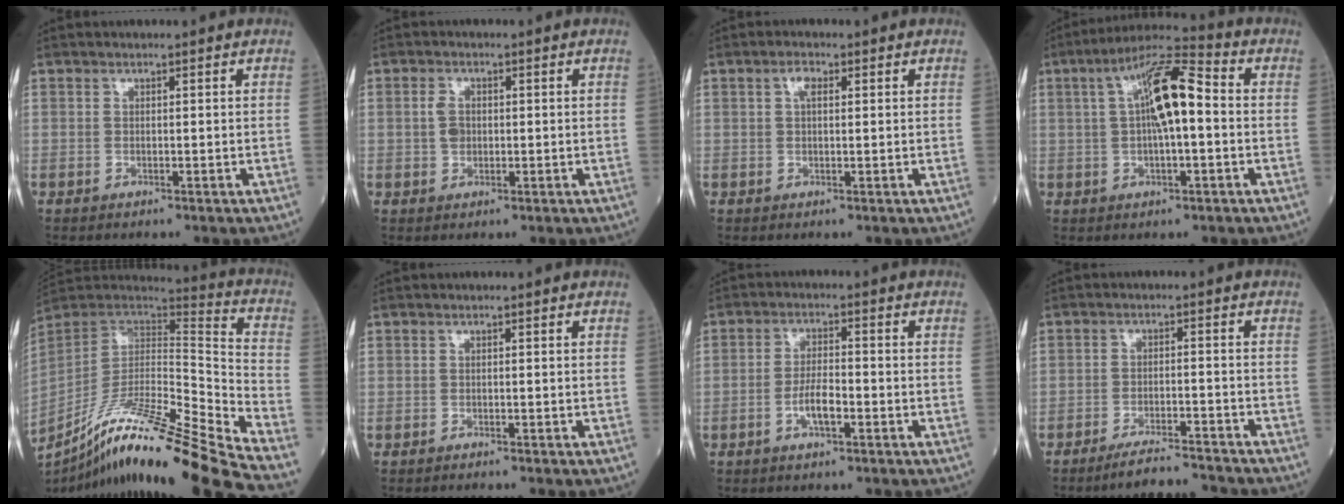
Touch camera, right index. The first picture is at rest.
{"total": 2.3, "force": [0.0, 1.6, 1.7], "torque": [-0.033, 0.004, 0.000]}
{"total": 1.9, "force": [0.7, 0.8, 1.6], "torque": [-0.033, 0.005, 0.012]}
{"total": 10.6, "force": [1.0, 2.2, 10.4], "torque": [-0.189, 0.028, 0.012]}
{"total": 26.3, "force": [-21.2, -2.0, 15.4], "torque": [-0.237, -0.035, -0.365]}
{"total": 0.6, "force": [-0.6, -0.1, 0.1], "torque": [0.000, 0.000, -0.011]}
{"total": 4.2, "force": [-1.7, 1.1, 3.7], "torque": [-0.072, 0.005, -0.032]}
{"total": 7.1, "force": [-6.8, -0.1, 2.0], "torque": [-0.029, -0.007, -0.113]}